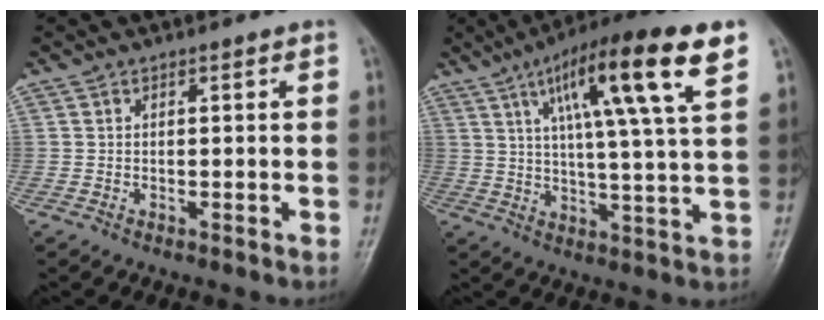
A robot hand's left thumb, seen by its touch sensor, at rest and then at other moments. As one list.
[{"total": 17.8, "force": [8.0, 2.2, 15.7], "torque": [-0.249, -0.012, 0.123]}]